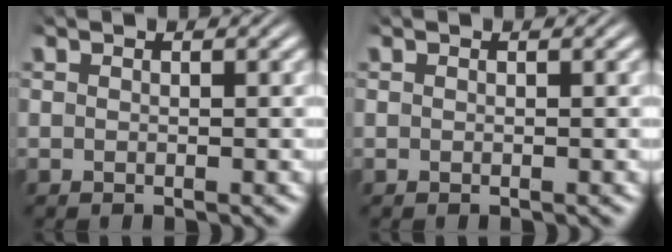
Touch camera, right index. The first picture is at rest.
{"total": 0.0}